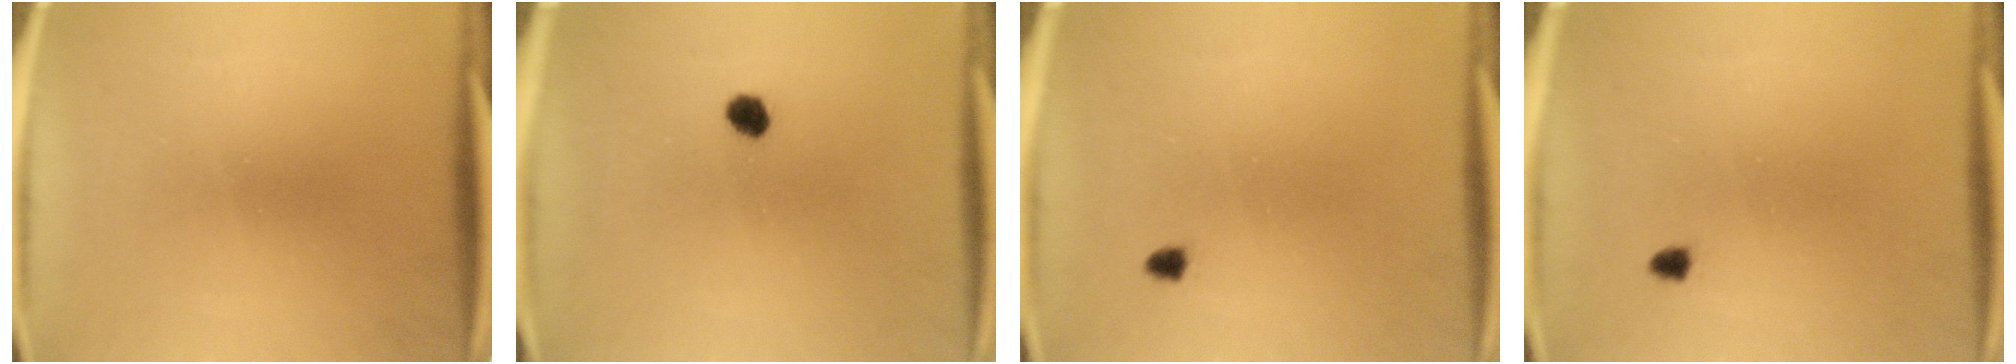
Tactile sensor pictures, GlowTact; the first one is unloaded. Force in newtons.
{"total": 2.5}
{"total": 1.0}
{"total": 1.0}